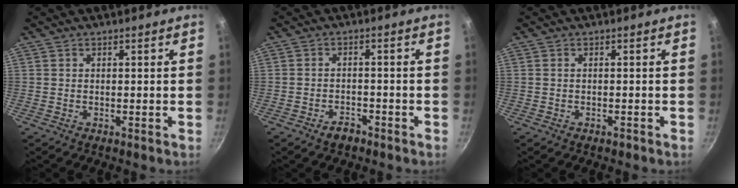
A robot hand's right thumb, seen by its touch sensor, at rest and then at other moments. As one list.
[{"total": 3.0, "force": [-2.2, 1.6, 1.2], "torque": [-0.012, 0.022, -0.031]}, {"total": 0.6, "force": [-0.4, 0.3, 0.3], "torque": [-0.006, 0.004, -0.005]}]